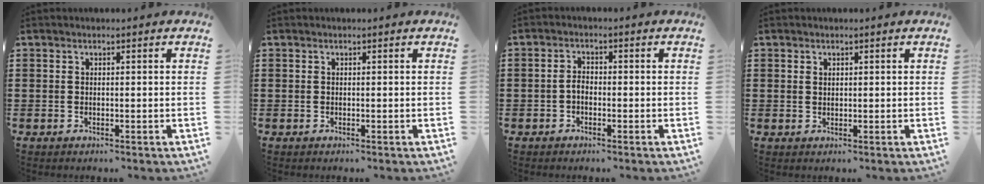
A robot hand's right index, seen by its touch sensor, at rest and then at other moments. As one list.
[{"total": 0.0}, {"total": 2.0, "force": [-0.8, 1.2, 1.4], "torque": [-0.036, 0.001, -0.019]}, {"total": 0.8, "force": [0.5, 0.6, 0.2], "torque": [-0.006, 0.003, 0.010]}]